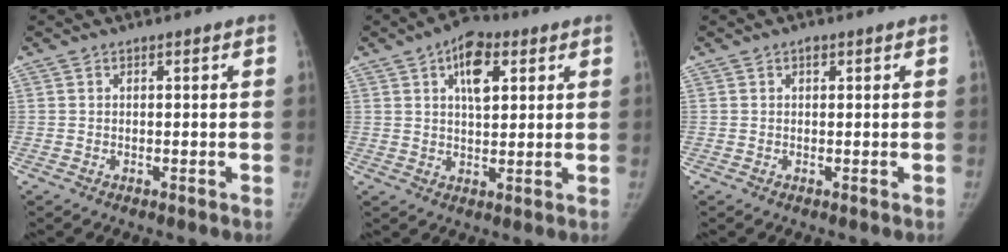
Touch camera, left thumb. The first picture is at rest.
{"total": 8.7, "force": [3.5, 4.7, 6.4], "torque": [-0.075, -0.002, 0.049]}
{"total": 1.0, "force": [0.4, 0.8, 0.5], "torque": [0.001, 0.001, 0.002]}